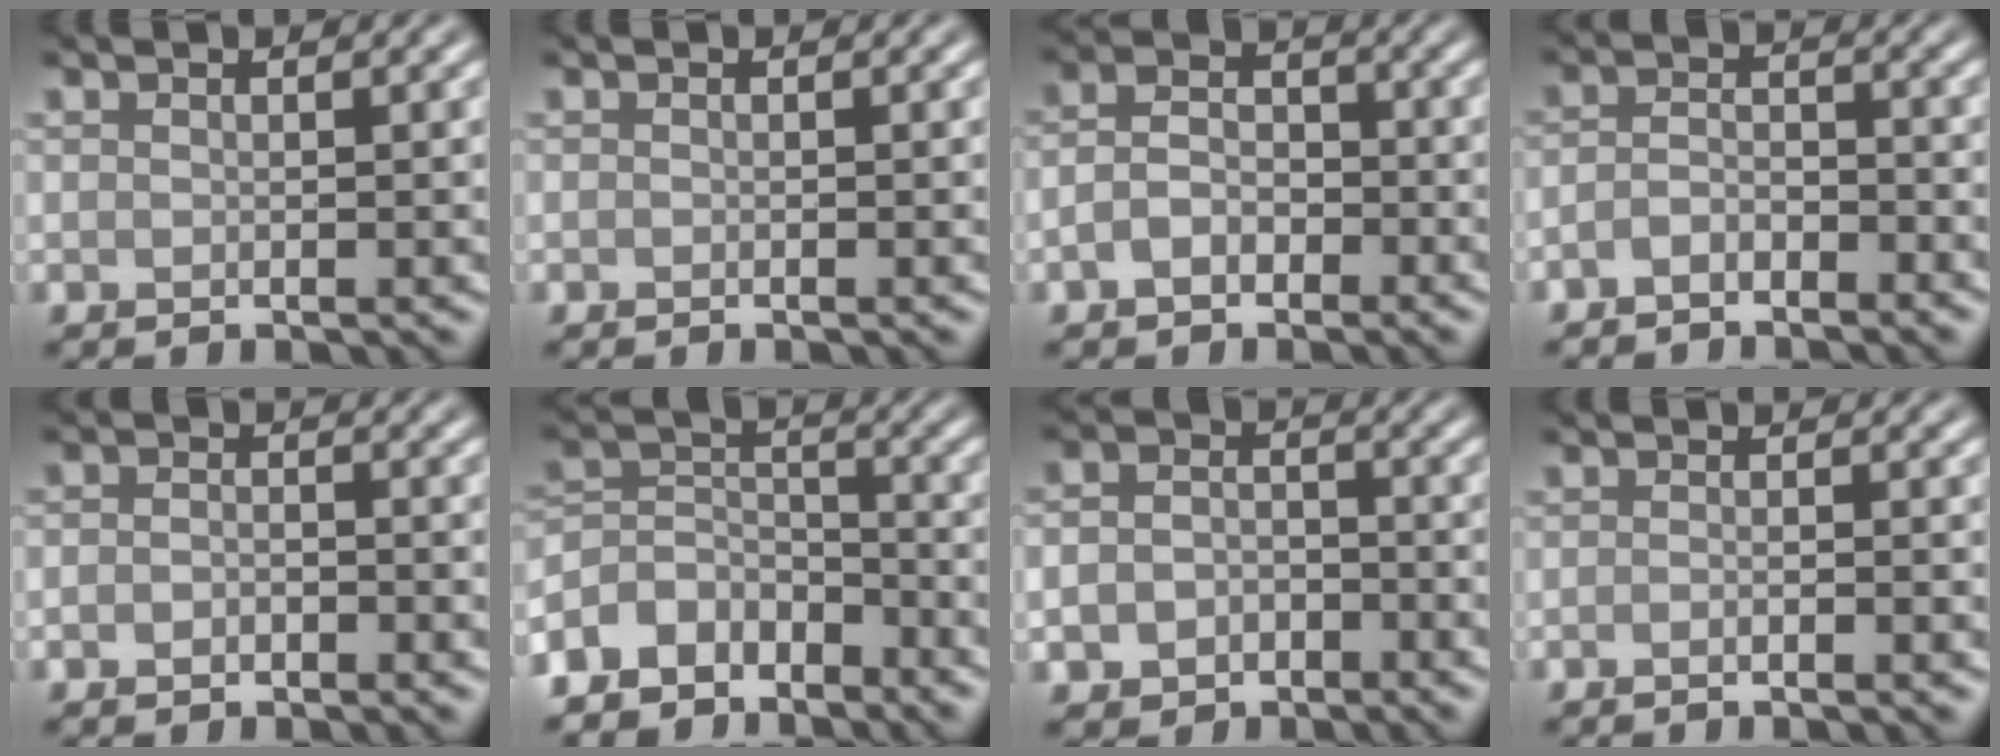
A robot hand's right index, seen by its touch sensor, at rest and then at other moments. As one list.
[{"total": 0.0}, {"total": 3.2, "force": [-1.4, 2.2, 1.9], "torque": [-0.036, 0.006, -0.034]}, {"total": 2.2, "force": [-1.7, 0.9, 1.1], "torque": [-0.024, 0.002, -0.039]}, {"total": 1.8, "force": [-0.9, 1.1, 1.1], "torque": [-0.015, 0.000, -0.016]}, {"total": 6.3, "force": [-5.1, 3.3, 1.6], "torque": [-0.030, -0.003, -0.103]}, {"total": 4.9, "force": [-2.3, 3.7, 2.3], "torque": [-0.030, -0.010, -0.039]}, {"total": 2.3, "force": [-1.0, 0.8, 1.9], "torque": [-0.009, 0.002, -0.026]}]